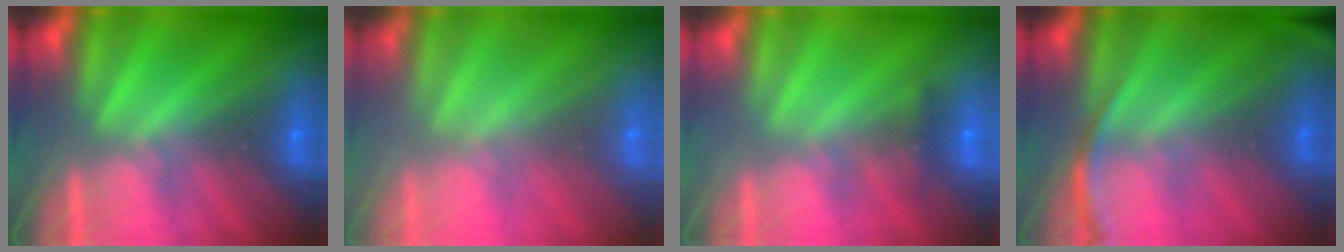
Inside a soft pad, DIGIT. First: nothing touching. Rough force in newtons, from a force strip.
{"total": 5.7}
{"total": 2.4}
{"total": 2.7}